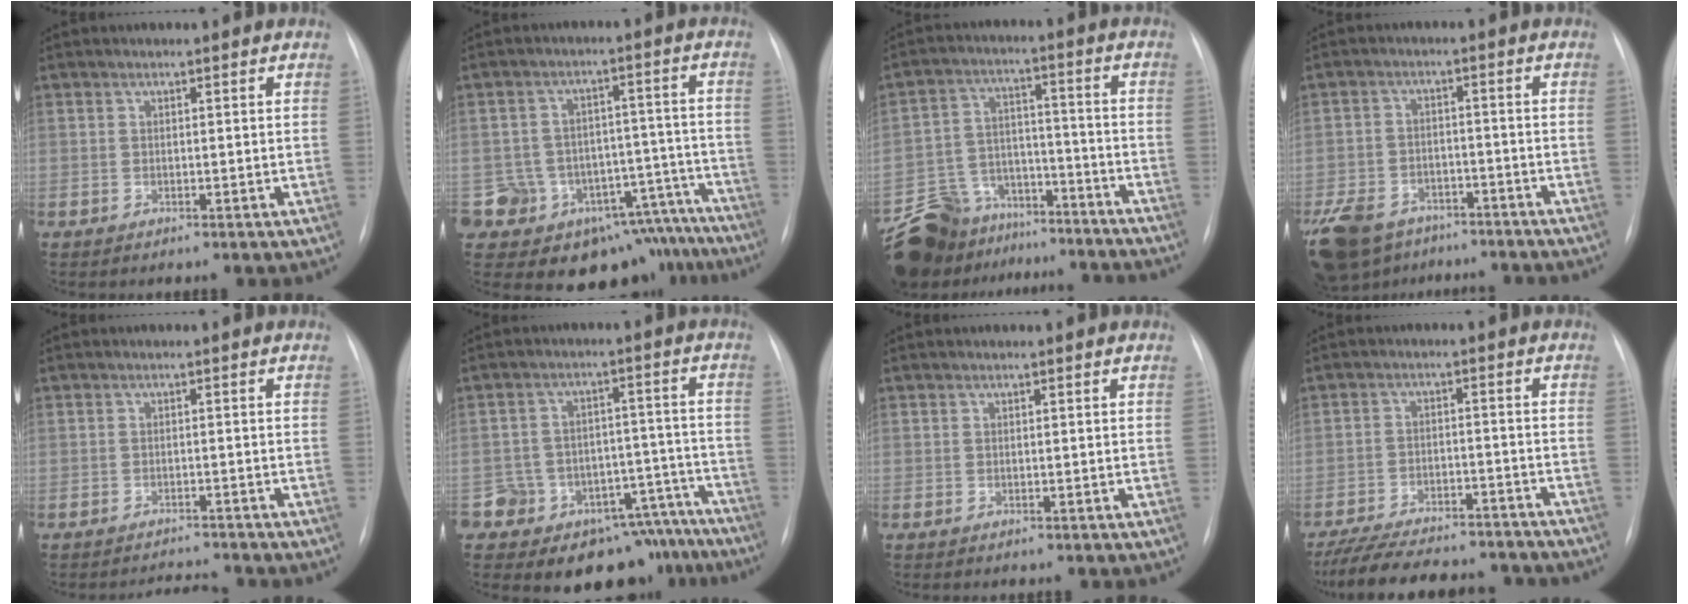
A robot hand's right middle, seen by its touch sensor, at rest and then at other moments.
{"total": 19.1, "force": [-13.8, 12.1, 5.3], "torque": [-0.049, 0.075, -0.161]}
{"total": 18.8, "force": [-15.9, 8.4, 5.5], "torque": [-0.122, 0.031, -0.238]}
{"total": 16.9, "force": [-12.8, 8.6, 7.0], "torque": [-0.184, -0.012, -0.182]}
{"total": 2.6, "force": [-2.5, -0.4, -0.4], "torque": [0.003, -0.011, -0.034]}
{"total": 16.3, "force": [-12.4, 10.1, 2.9], "torque": [-0.008, 0.074, -0.153]}
{"total": 0.0}
{"total": 20.4, "force": [-18.2, 5.0, 8.0], "torque": [-0.157, -0.011, -0.251]}